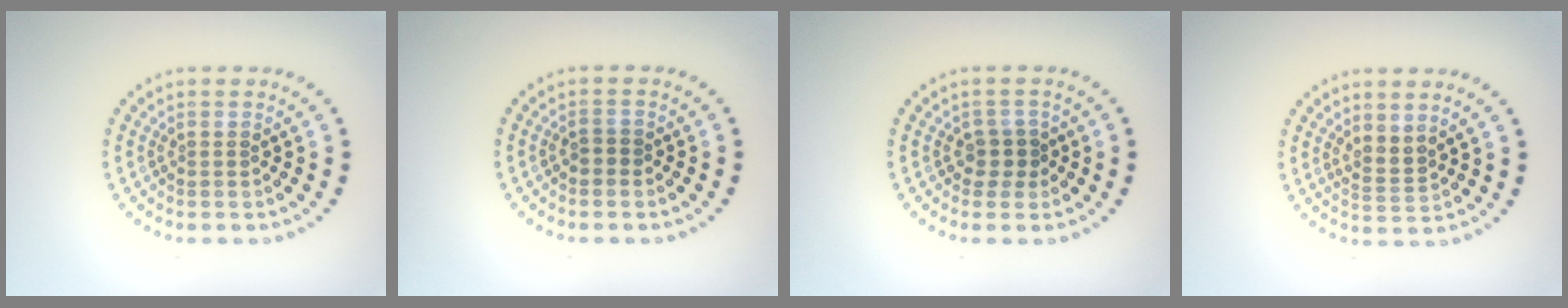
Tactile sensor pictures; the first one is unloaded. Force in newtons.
{"total": 0.9, "press": 0.9, "slide": 0.2}
{"total": 1.8, "press": 1.5, "slide": 1.0}
{"total": 2.0, "press": 1.5, "slide": 1.4}